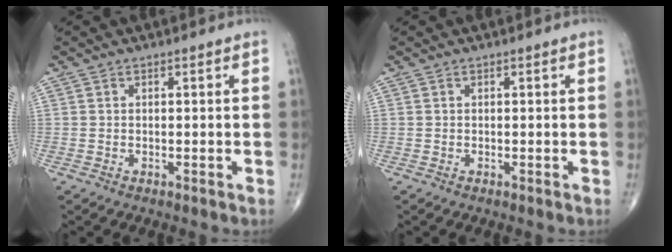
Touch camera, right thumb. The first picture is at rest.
{"total": 0.0}